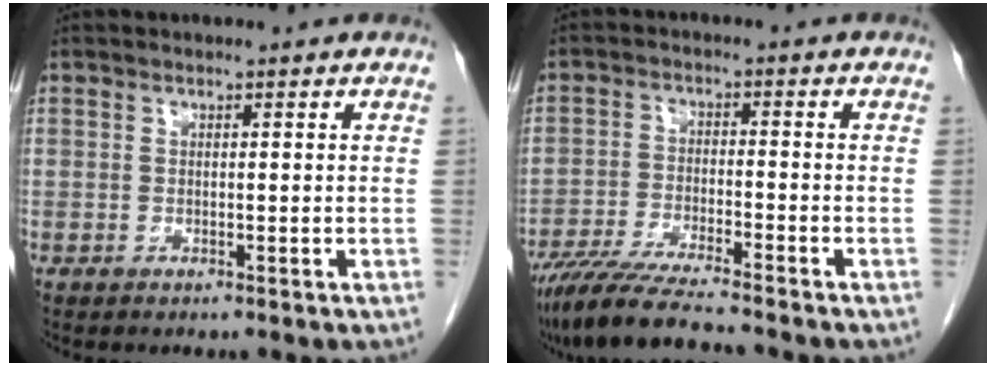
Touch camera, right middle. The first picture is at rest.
{"total": 9.4, "force": [-8.3, -0.6, 4.4], "torque": [-0.073, -0.028, -0.145]}